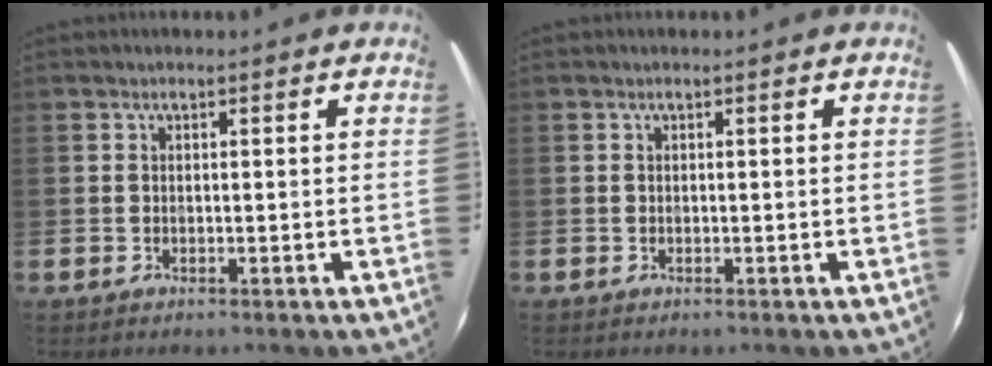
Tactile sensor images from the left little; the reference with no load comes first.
{"total": 0.0}